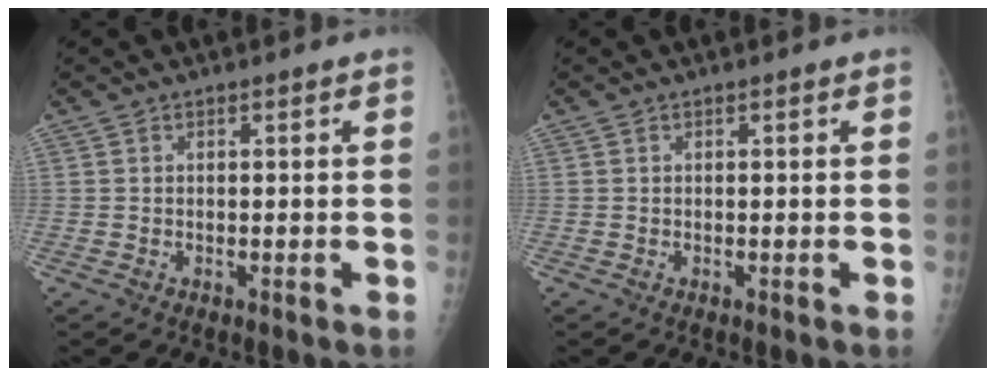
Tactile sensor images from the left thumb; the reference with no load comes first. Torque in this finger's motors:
{"motor_torque": [0.00, 0.00, -0.01, -0.01, 0.00]}